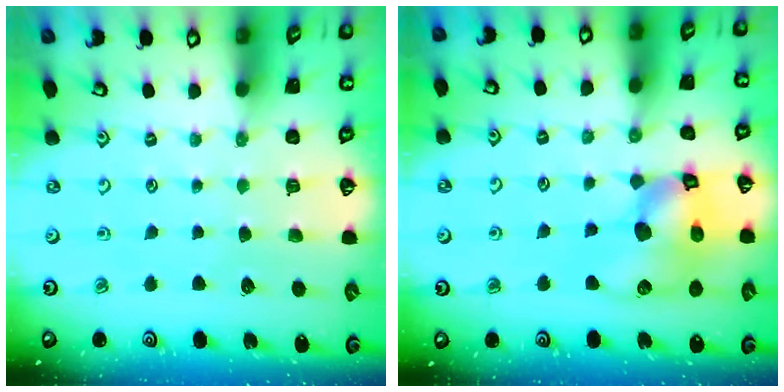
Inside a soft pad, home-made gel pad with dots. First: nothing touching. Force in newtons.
{"total": 15.4, "press": 15.2, "slide": 2.1}